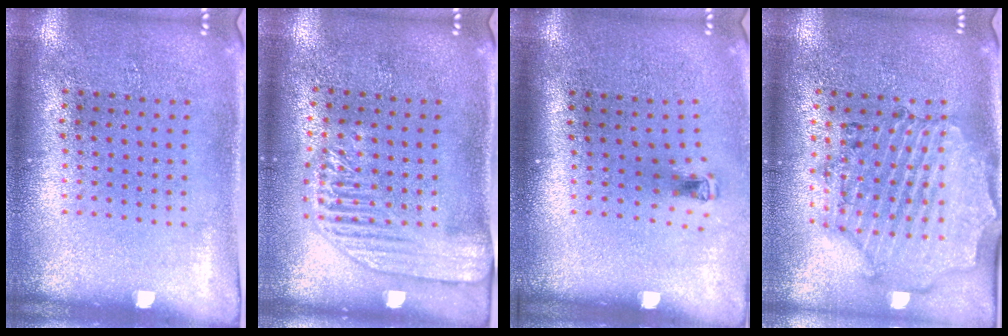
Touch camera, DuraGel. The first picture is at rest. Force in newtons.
{"total": 2.1, "press": 1.9, "slide": 0.9}
{"total": 0.6, "press": 0.3, "slide": 0.5}
{"total": 1.6, "press": 1.6, "slide": 0.4}